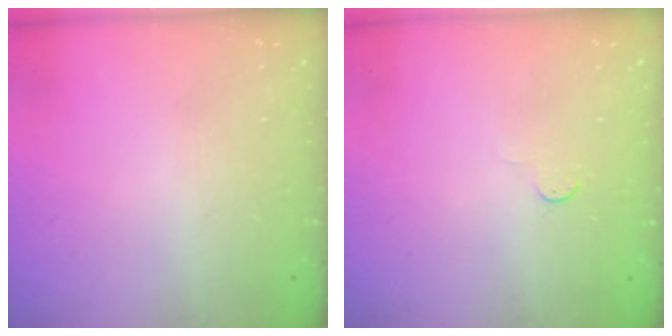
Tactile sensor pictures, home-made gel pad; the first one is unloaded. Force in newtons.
{"total": 2.8, "press": 2.8, "slide": 0.4}